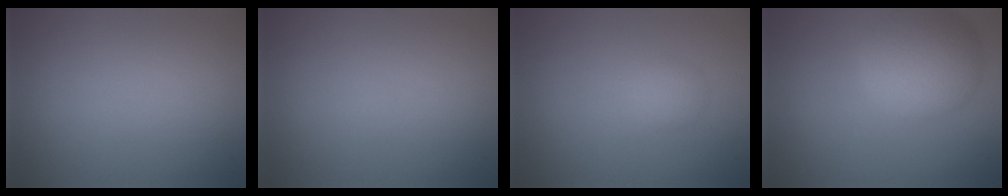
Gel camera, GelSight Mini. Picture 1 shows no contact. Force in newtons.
{"total": 0.0}
{"total": 1.4, "press": 1.4, "slide": 0.1}
{"total": 7.0, "press": 6.9, "slide": 0.6}